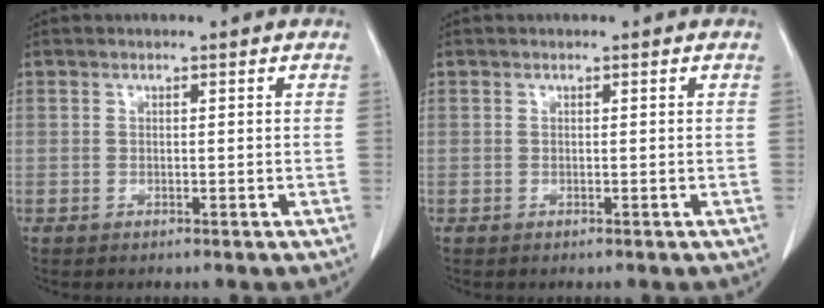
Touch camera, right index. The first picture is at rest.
{"total": 0.0}